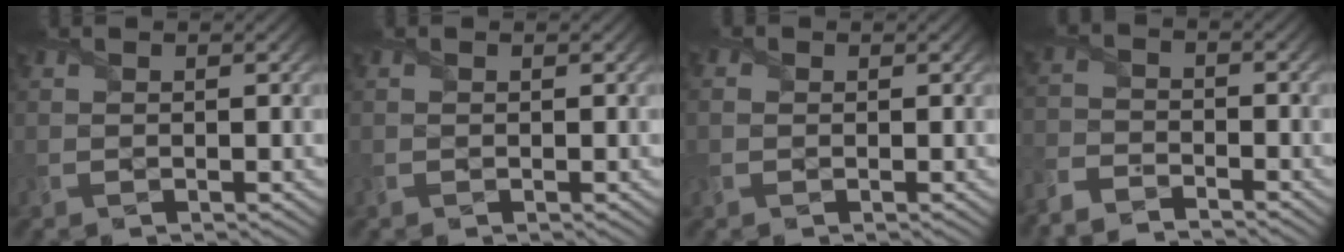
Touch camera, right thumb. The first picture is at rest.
{"total": 0.0}
{"total": 1.3, "force": [0.0, 1.3, 0.4], "torque": [-0.021, 0.002, -0.003]}
{"total": 4.8, "force": [-4.6, 0.9, 0.9], "torque": [-0.027, -0.009, -0.109]}